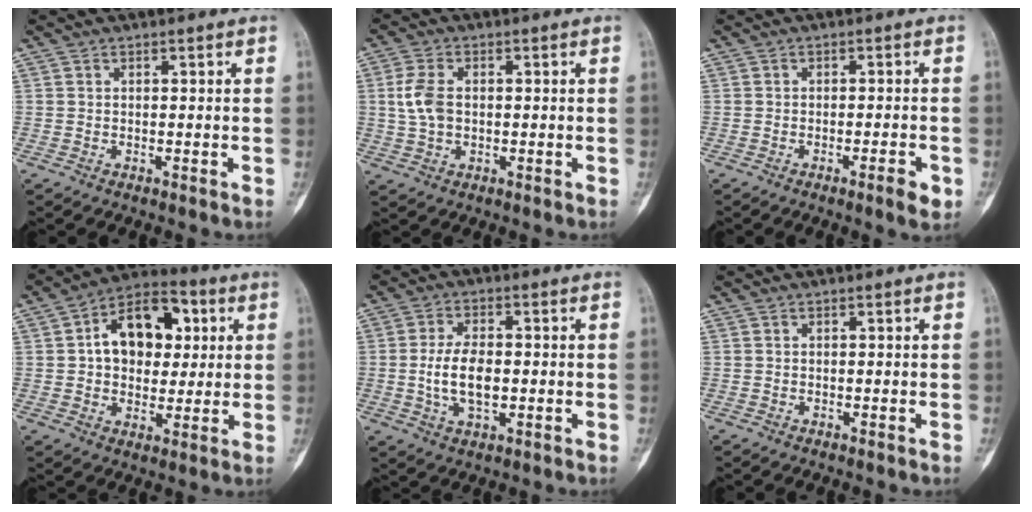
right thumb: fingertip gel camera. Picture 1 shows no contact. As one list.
[{"total": 5.8, "force": [0.3, 3.7, 4.5], "torque": [-0.099, 0.005, 0.006]}, {"total": 3.7, "force": [-1.7, 0.7, 3.2], "torque": [-0.046, 0.004, -0.025]}, {"total": 15.4, "force": [3.2, 10.4, 10.8], "torque": [-0.121, 0.015, 0.044]}, {"total": 8.0, "force": [-0.7, 4.2, 6.8], "torque": [-0.123, 0.002, -0.014]}, {"total": 0.0}]